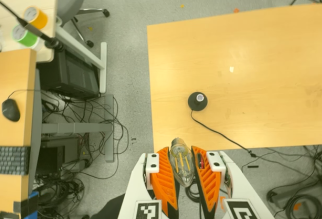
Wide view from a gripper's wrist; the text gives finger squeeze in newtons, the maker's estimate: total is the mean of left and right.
{"total": 22.1, "left": 25.3, "right": 18.9}